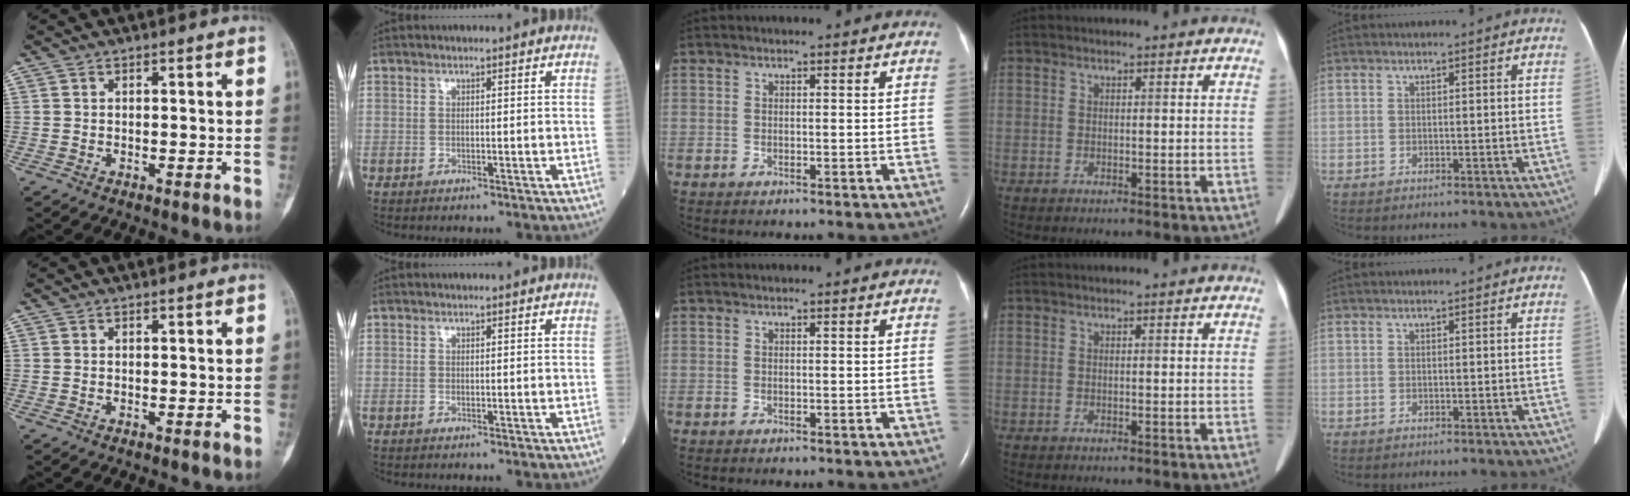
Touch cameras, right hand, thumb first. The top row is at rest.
{}